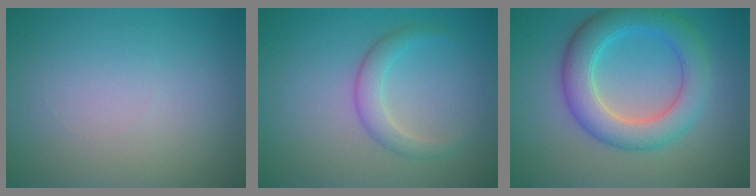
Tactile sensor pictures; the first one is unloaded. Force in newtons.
{"total": 2.3, "press": 2.3, "slide": 0.1}
{"total": 6.0, "press": 6.0, "slide": 0.1}